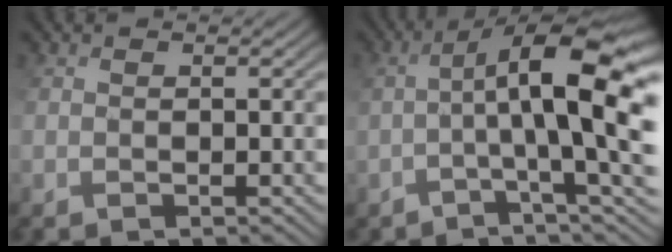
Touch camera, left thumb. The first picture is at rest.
{"total": 10.5, "force": [-0.8, 2.1, 10.2], "torque": [-0.144, 0.018, -0.007]}